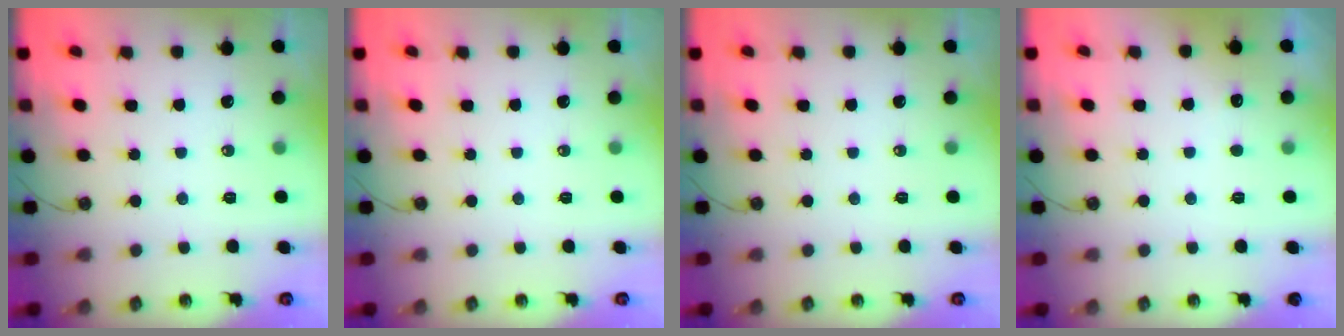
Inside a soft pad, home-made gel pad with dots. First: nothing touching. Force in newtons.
{"total": 0.0}
{"total": 0.0}
{"total": 2.4, "press": 2.2, "slide": 1.0}